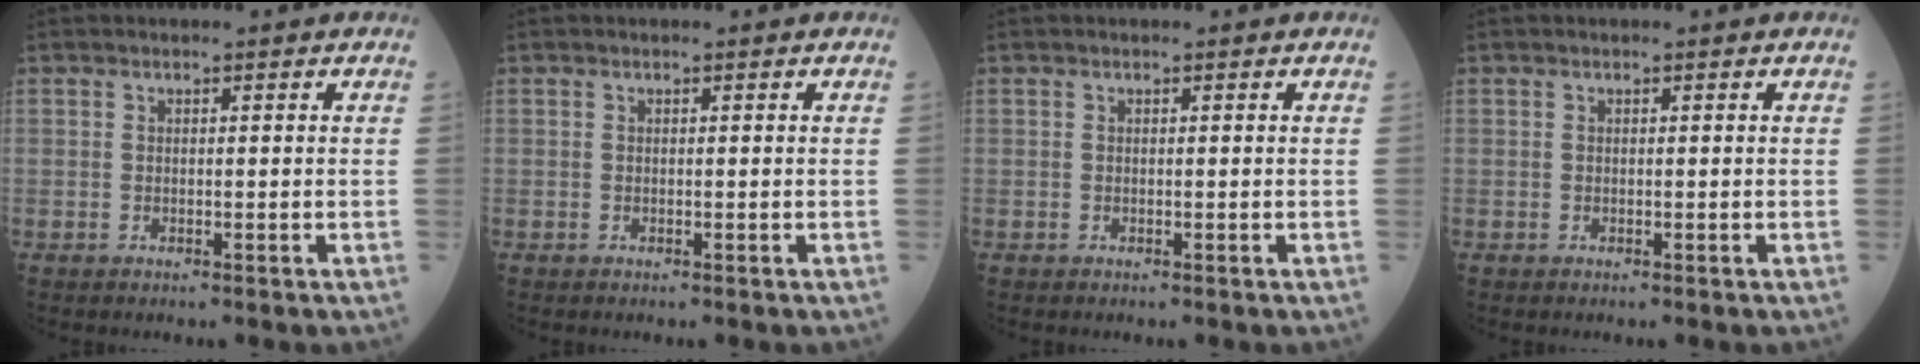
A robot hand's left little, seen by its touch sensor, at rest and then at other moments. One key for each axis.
{"total": 0.0}
{"total": 0.0}
{"total": 0.0}